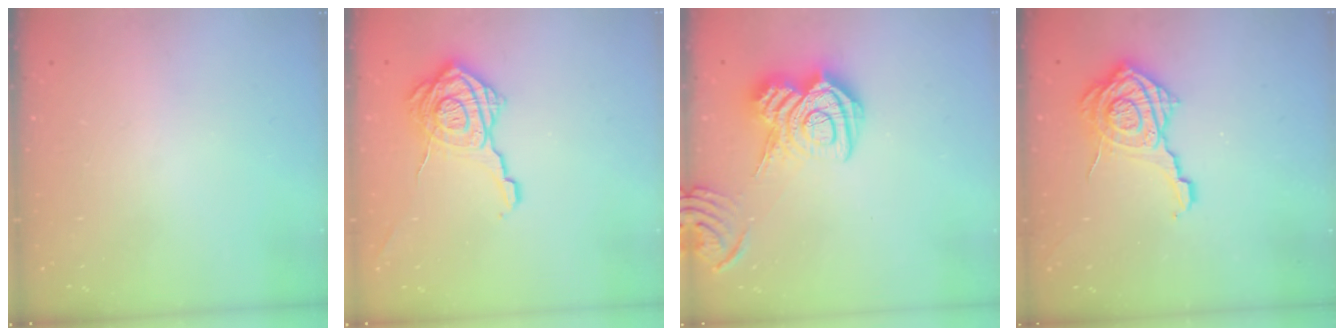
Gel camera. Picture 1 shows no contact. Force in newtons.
{"total": 18.7, "press": 18.6, "slide": 1.1}
{"total": 16.8, "press": 16.8, "slide": 1.1}
{"total": 14.9, "press": 14.9, "slide": 0.8}